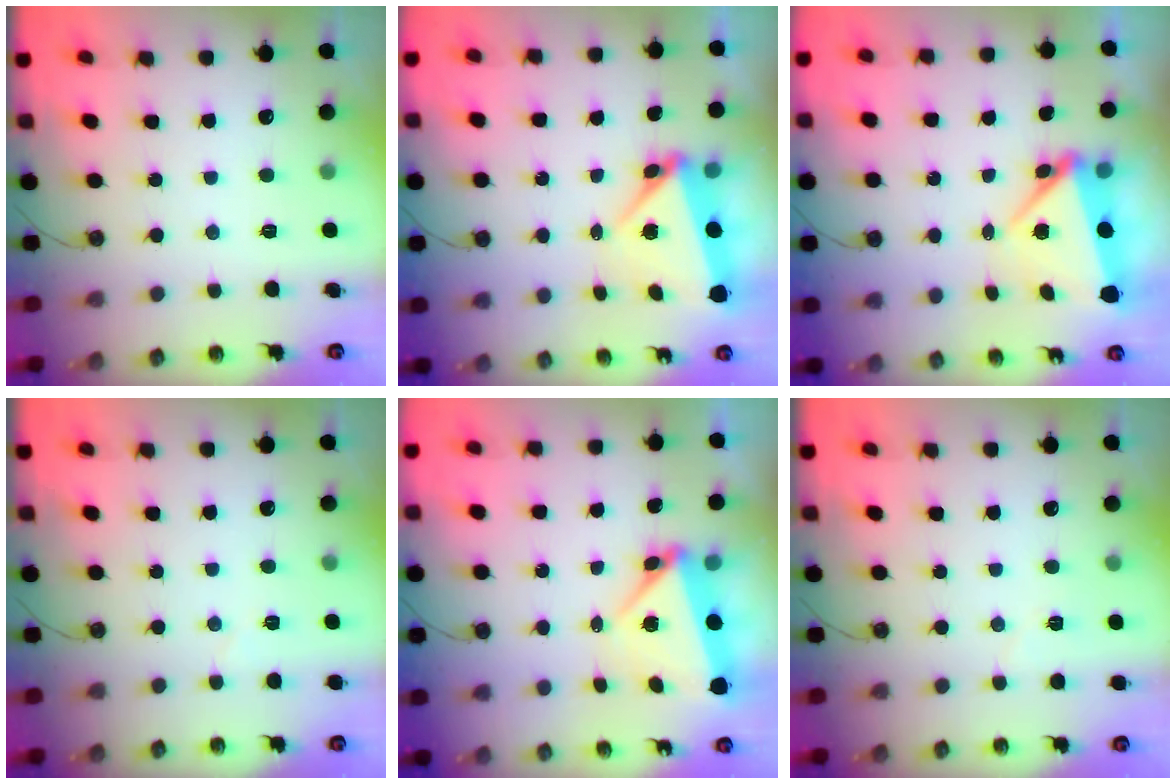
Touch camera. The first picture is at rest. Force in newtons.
{"total": 6.5, "press": 5.0, "slide": 4.2}
{"total": 6.9, "press": 5.8, "slide": 3.7}
{"total": 3.7, "press": 3.5, "slide": 1.3}
{"total": 5.5, "press": 5.5, "slide": 0.7}
{"total": 3.9, "press": 3.7, "slide": 1.3}